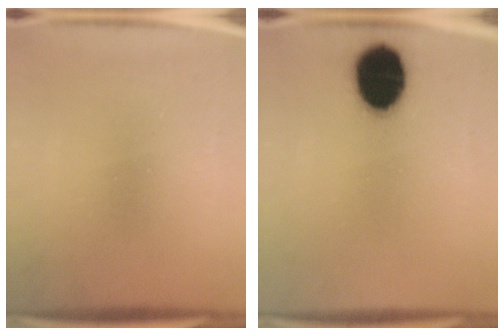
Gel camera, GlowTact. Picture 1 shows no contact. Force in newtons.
{"total": 14.8}